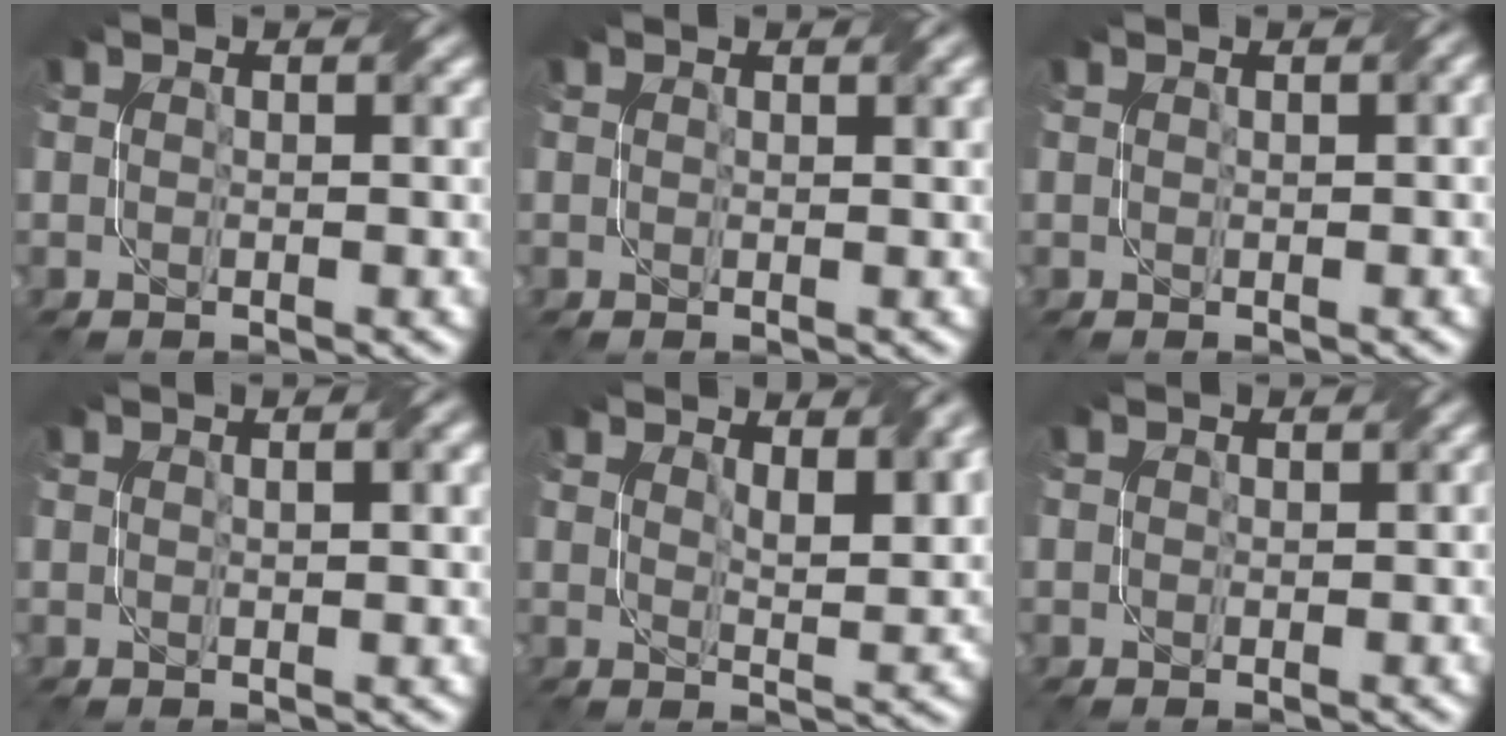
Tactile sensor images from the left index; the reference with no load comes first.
{"total": 0.0}
{"total": 1.1, "force": [0.4, 0.1, 1.0], "torque": [-0.014, 0.003, 0.007]}
{"total": 2.0, "force": [0.6, 0.6, 1.8], "torque": [-0.022, 0.003, 0.010]}
{"total": 5.0, "force": [2.9, 1.5, 3.8], "torque": [-0.056, 0.001, 0.052]}
{"total": 0.9, "force": [-0.7, 0.4, -0.1], "torque": [0.005, -0.003, -0.017]}